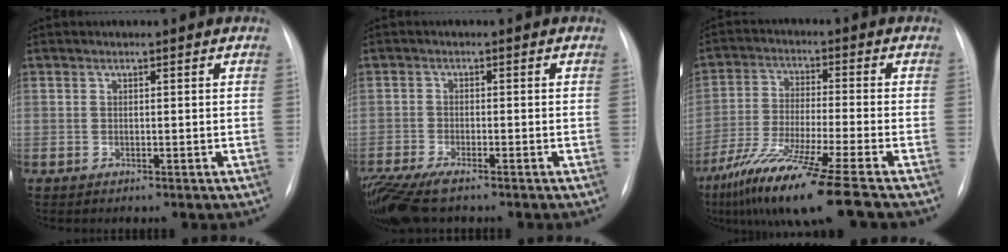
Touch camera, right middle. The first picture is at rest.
{"total": 9.8, "force": [-7.5, 2.1, 5.9], "torque": [-0.113, -0.020, -0.130]}
{"total": 14.1, "force": [-9.9, -1.3, 10.0], "torque": [-0.193, -0.050, -0.173]}